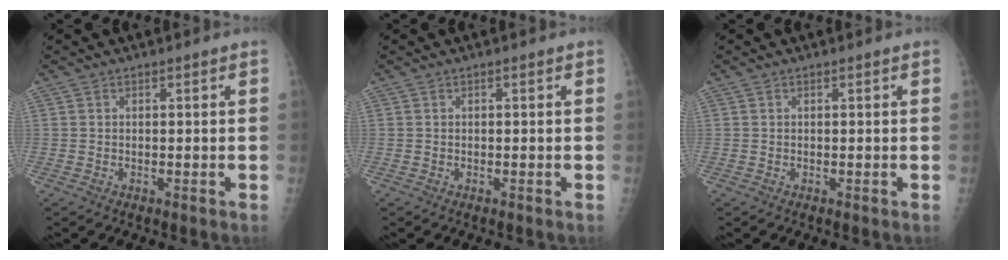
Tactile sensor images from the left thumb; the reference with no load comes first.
{"total": 0.0}
{"total": 0.0}